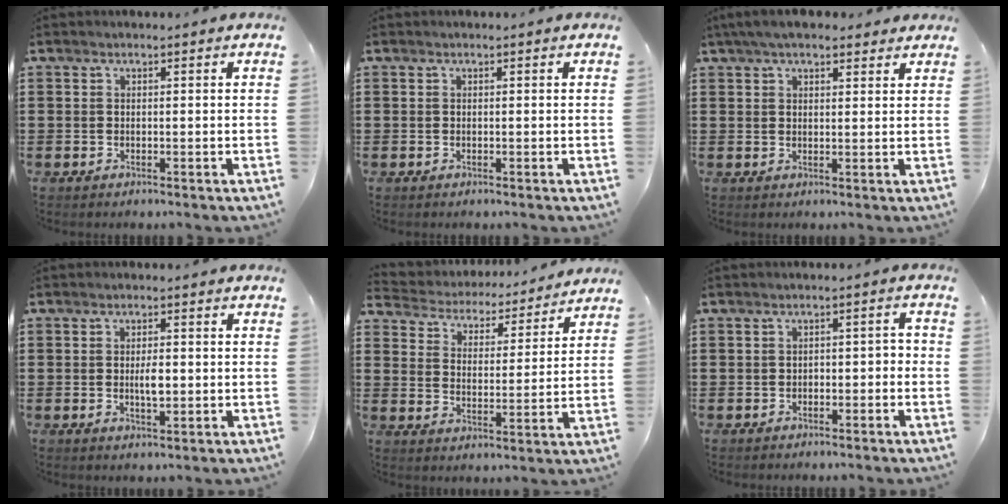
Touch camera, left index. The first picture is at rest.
{"total": 0.0}
{"total": 4.6, "force": [3.7, 1.4, 2.3], "torque": [-0.055, 0.002, 0.069]}
{"total": 3.2, "force": [-0.1, 1.2, 3.0], "torque": [-0.049, -0.002, -0.004]}
{"total": 4.2, "force": [4.1, 0.5, -0.1], "torque": [-0.027, -0.036, 0.065]}
{"total": 1.9, "force": [-1.6, 0.7, 0.6], "torque": [-0.016, 0.004, -0.037]}